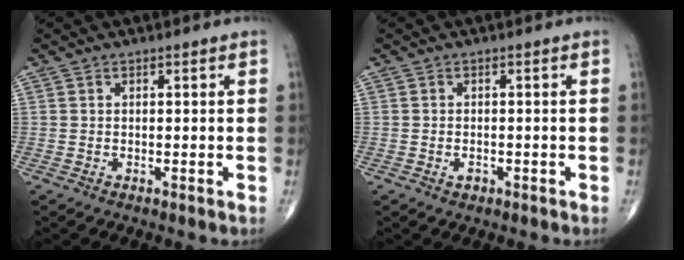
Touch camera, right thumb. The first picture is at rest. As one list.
[{"total": 1.3, "force": [-0.6, 0.9, 0.8], "torque": [-0.012, 0.003, -0.009]}]